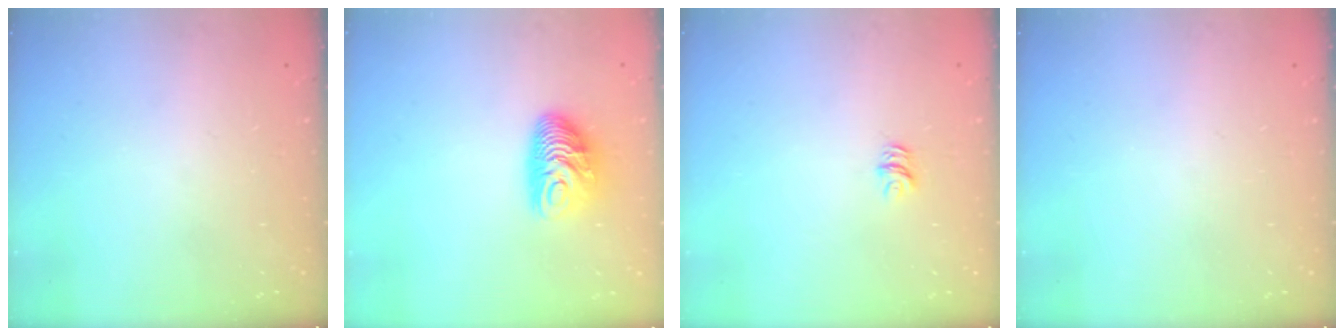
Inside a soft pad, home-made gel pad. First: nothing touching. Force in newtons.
{"total": 8.9, "press": 8.9, "slide": 0.3}
{"total": 4.1, "press": 4.1, "slide": 0.3}
{"total": 0.0}